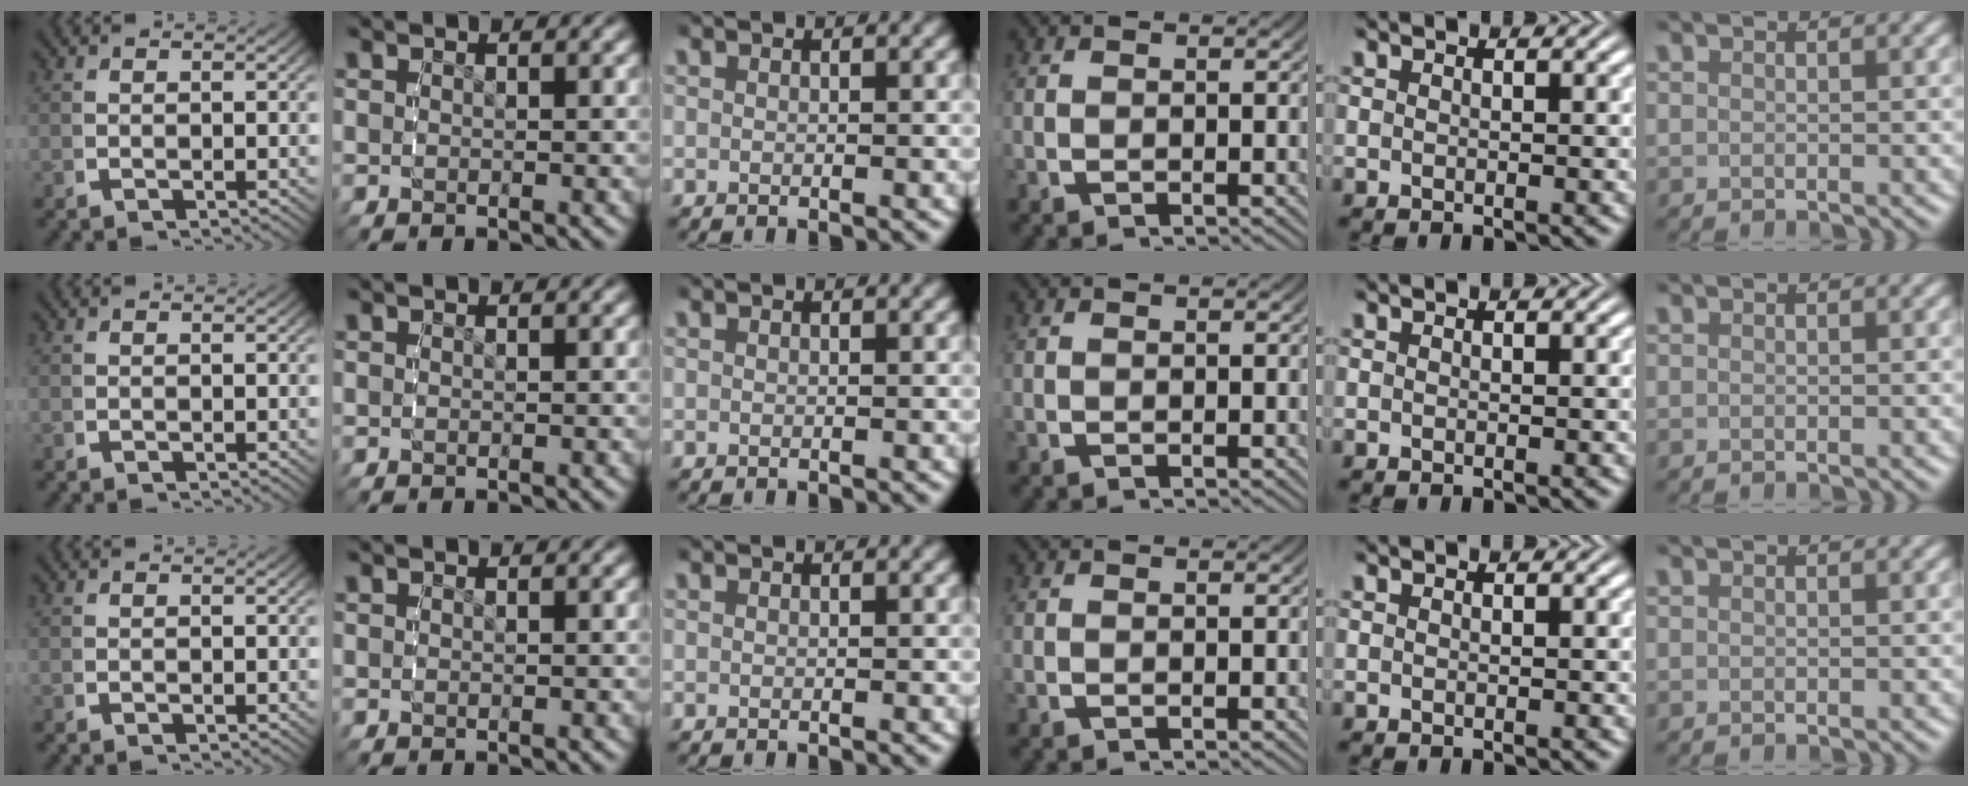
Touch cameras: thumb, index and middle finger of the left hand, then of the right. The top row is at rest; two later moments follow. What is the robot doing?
{"motion": "reach", "object": "plastic wrap"}